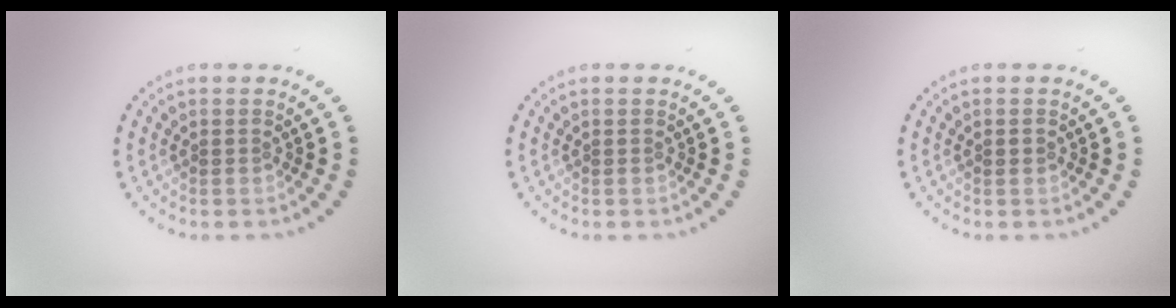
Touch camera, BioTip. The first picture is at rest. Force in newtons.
{"total": 0.0}
{"total": 0.8, "press": 0.8, "slide": 0.2}